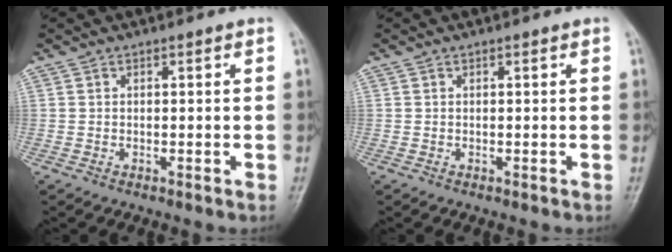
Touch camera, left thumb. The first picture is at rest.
{"total": 0.0}